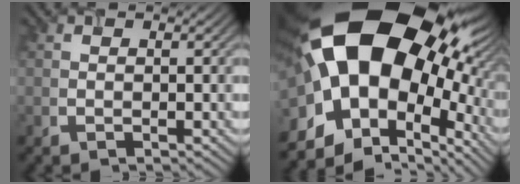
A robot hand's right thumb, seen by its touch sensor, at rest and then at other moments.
{"total": 22.4, "force": [3.0, 14.9, 16.4], "torque": [-0.331, -0.026, 0.092]}